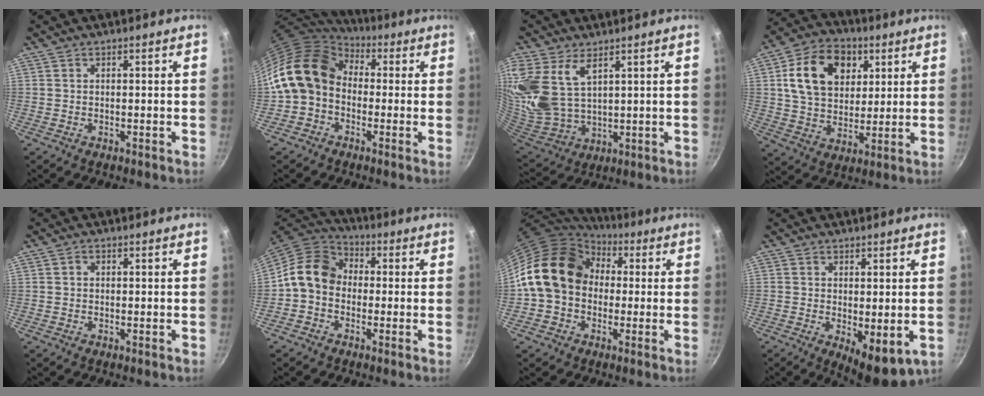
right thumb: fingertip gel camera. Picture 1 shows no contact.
{"total": 14.1, "force": [0.5, 11.2, 8.5], "torque": [-0.137, 0.036, -0.010]}
{"total": 18.1, "force": [8.3, 10.9, 11.8], "torque": [-0.273, -0.020, 0.182]}
{"total": 16.8, "force": [5.3, 12.3, 10.2], "torque": [-0.151, -0.002, 0.083]}
{"total": 1.1, "force": [0.1, 1.0, 0.5], "torque": [-0.007, 0.006, 0.001]}
{"total": 10.6, "force": [-0.4, 8.7, 6.0], "torque": [-0.078, 0.033, -0.032]}
{"total": 16.9, "force": [2.2, 13.5, 9.9], "torque": [-0.148, 0.039, 0.028]}
{"total": 7.2, "force": [-0.6, 3.1, 6.5], "torque": [-0.080, -0.020, 0.000]}